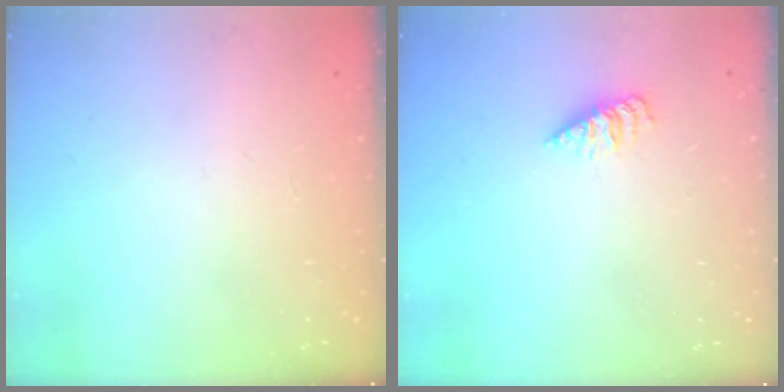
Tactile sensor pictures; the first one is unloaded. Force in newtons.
{"total": 2.0, "press": 2.0, "slide": 0.3}